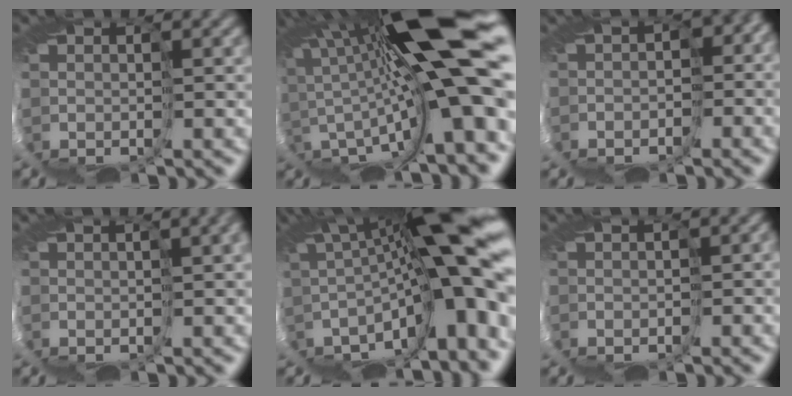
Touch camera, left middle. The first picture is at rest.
{"total": 16.0, "force": [3.2, 2.3, 15.5], "torque": [-0.238, -0.017, 0.054]}
{"total": 4.3, "force": [-2.8, 2.2, 2.3], "torque": [-0.039, -0.011, -0.040]}
{"total": 4.7, "force": [-1.6, 2.2, 3.8], "torque": [-0.058, 0.008, -0.015]}
{"total": 14.6, "force": [-0.9, 2.7, 14.3], "torque": [-0.214, -0.009, -0.012]}
{"total": 3.0, "force": [-2.4, 1.3, 1.3], "torque": [-0.015, 0.002, -0.031]}